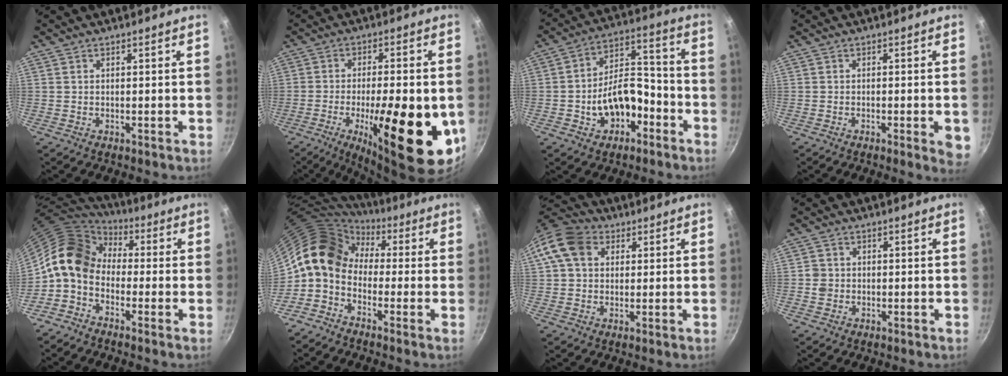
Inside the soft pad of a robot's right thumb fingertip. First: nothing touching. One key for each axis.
{"total": 22.6, "fx": -6.2, "fy": 7.4, "fz": 20.5, "tx": -0.281, "ty": 0.002, "tz": -0.083}
{"total": 13.3, "fx": -5.2, "fy": 8.5, "fz": 8.9, "tx": -0.109, "ty": 0.066, "tz": -0.078}
{"total": 4.5, "fx": -1.5, "fy": 1.1, "fz": 4.2, "tx": -0.041, "ty": 0.000, "tz": -0.019}
{"total": 11.2, "fx": -0.4, "fy": 8.5, "fz": 7.4, "tx": -0.109, "ty": 0.036, "tz": -0.032}
{"total": 11.2, "fx": 0.9, "fy": 8.5, "fz": 7.3, "tx": -0.106, "ty": 0.028, "tz": -0.011}
{"total": 9.8, "fx": 2.8, "fy": 7.7, "fz": 5.5, "tx": -0.079, "ty": 0.015, "tz": 0.032}
{"total": 2.2, "fx": -0.3, "fy": 2.1, "fz": 0.7, "tx": -0.003, "ty": 0.008, "tz": -0.006}